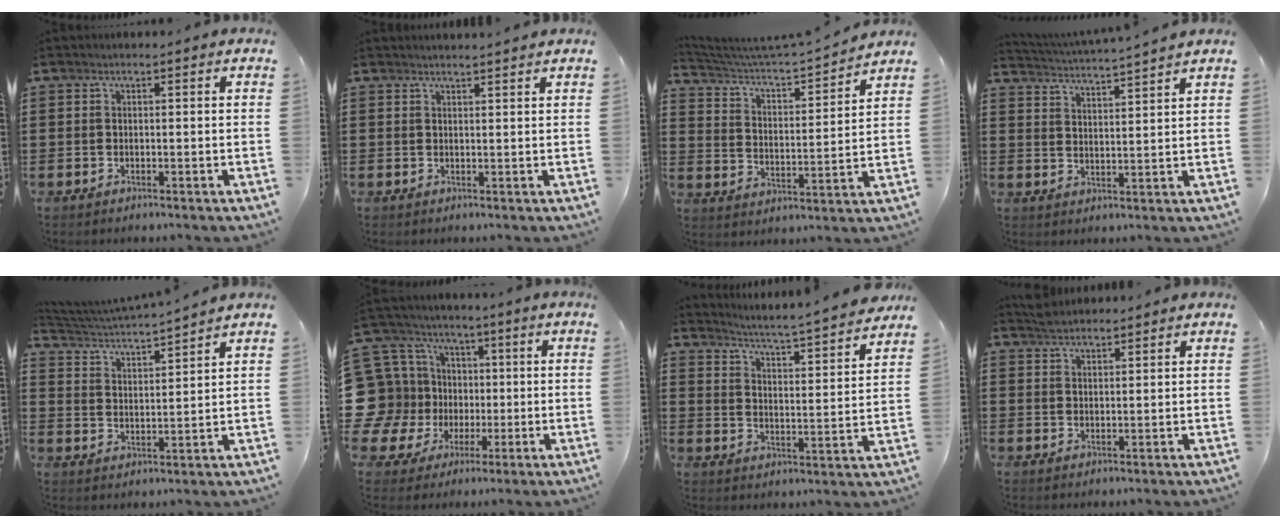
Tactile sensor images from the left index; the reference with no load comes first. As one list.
[{"total": 1.4, "force": [1.4, -0.2, 0.1], "torque": [-0.003, -0.001, 0.028]}, {"total": 3.9, "force": [3.7, 0.2, 1.2], "torque": [-0.047, -0.039, 0.052]}, {"total": 3.6, "force": [3.4, -0.7, 0.5], "torque": [-0.026, -0.026, 0.057]}, {"total": 3.6, "force": [3.5, -0.4, 0.7], "torque": [-0.034, -0.028, 0.055]}, {"total": 11.9, "force": [-1.0, 11.7, 2.0], "torque": [-0.123, -0.006, -0.002]}, {"total": 4.1, "force": [3.8, -1.0, 1.1], "torque": [-0.043, -0.043, 0.054]}, {"total": 2.4, "force": [2.3, 0.6, 0.4], "torque": [-0.013, 0.004, 0.044]}]